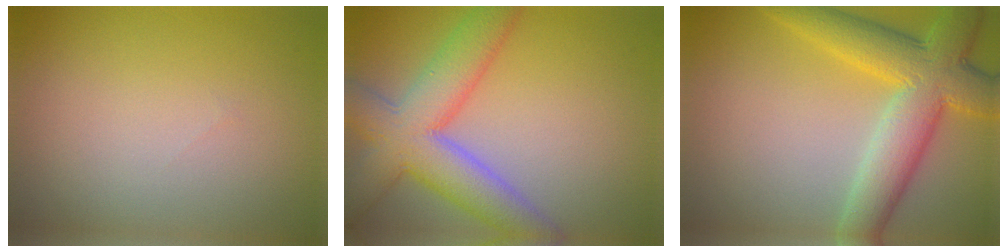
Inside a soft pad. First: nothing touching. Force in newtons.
{"total": 8.5, "press": 8.5, "slide": 0.4}
{"total": 8.2, "press": 8.1, "slide": 0.6}